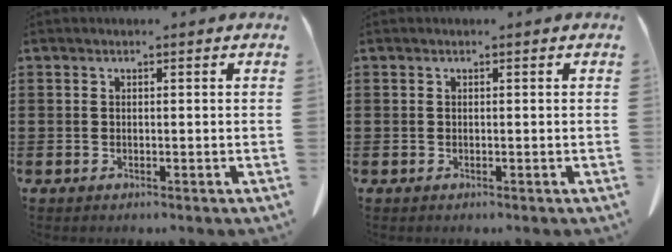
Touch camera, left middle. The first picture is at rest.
{"total": 0.0}